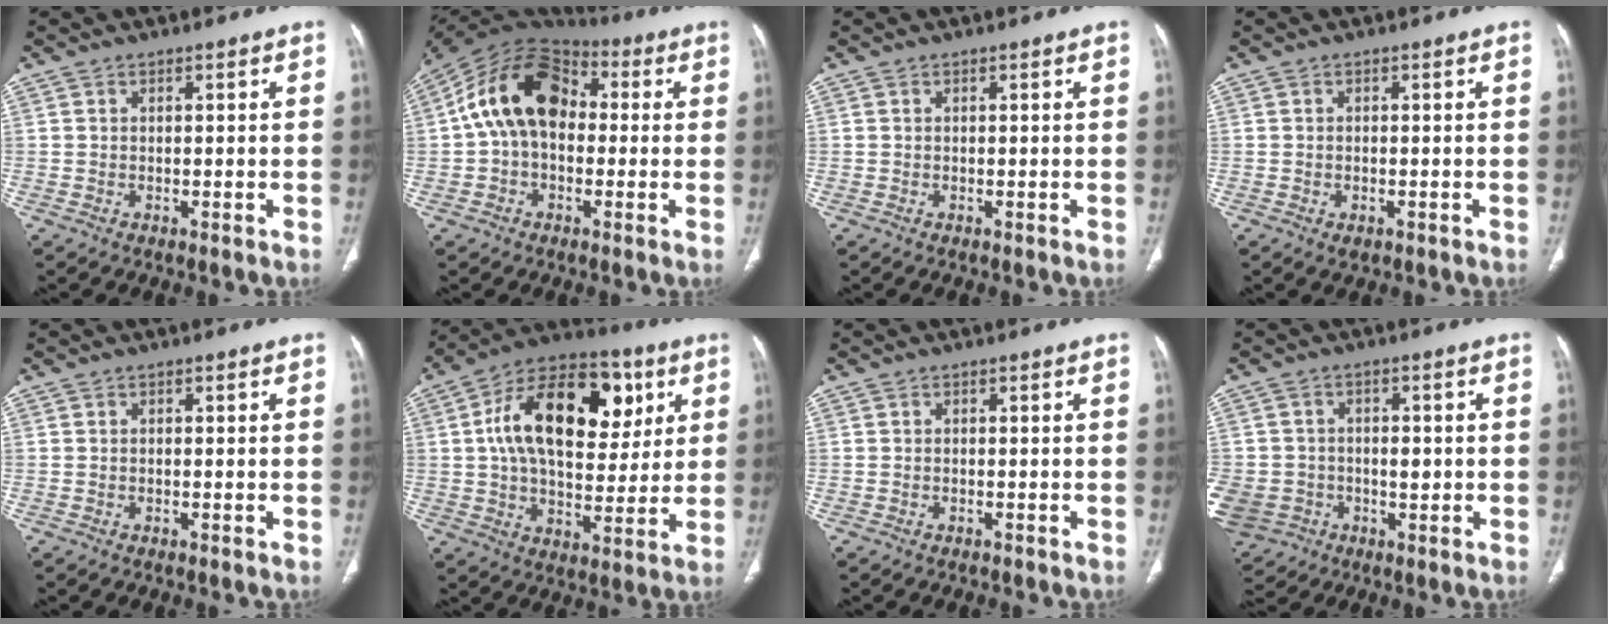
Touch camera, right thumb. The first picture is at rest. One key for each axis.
{"total": 16.3, "fx": 1.1, "fy": 11.2, "fz": 11.8, "tx": -0.192, "ty": 0.042, "tz": 0.004}
{"total": 0.0}
{"total": 1.6, "fx": -0.7, "fy": 1.1, "fz": 1.0, "tx": -0.011, "ty": 0.004, "tz": -0.003}
{"total": 0.0}
{"total": 23.9, "fx": 6.4, "fy": 13.7, "fz": 18.5, "tx": -0.272, "ty": 0.008, "tz": 0.096}
{"total": 0.7, "fx": -0.6, "fy": 0.3, "fz": 0.2, "tx": -0.012, "ty": 0.003, "tz": -0.007}
{"total": 12.2, "fx": -2.6, "fy": 10.8, "fz": 5.1, "tx": -0.116, "ty": 0.019, "tz": -0.027}